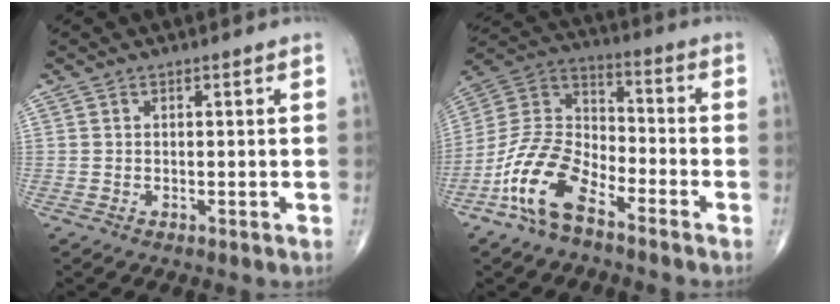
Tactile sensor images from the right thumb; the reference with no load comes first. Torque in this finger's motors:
{"motor_torque": [0.17, 0.15, 0.09, -0.32, 0.38]}